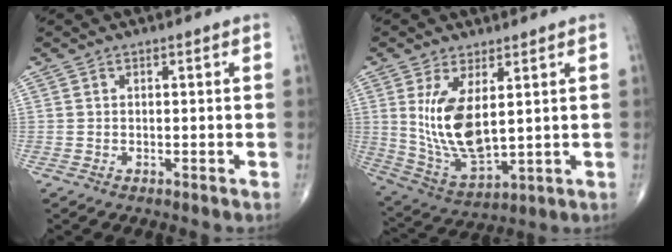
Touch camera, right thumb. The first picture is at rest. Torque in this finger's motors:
{"motor_torque": [-0.35, 1.03, 0.94, 0.50, 0.42]}